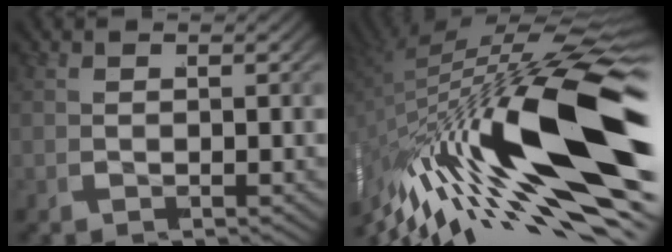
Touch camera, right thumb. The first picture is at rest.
{"total": 17.1, "force": [-2.1, 7.7, 15.1], "torque": [-0.273, -0.016, -0.028]}